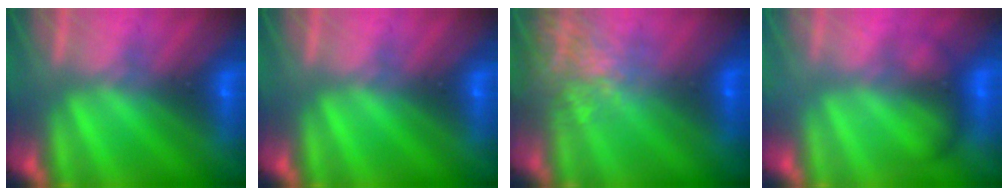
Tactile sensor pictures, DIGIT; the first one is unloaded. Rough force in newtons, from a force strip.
{"total": 0.0}
{"total": 7.8}
{"total": 2.1}